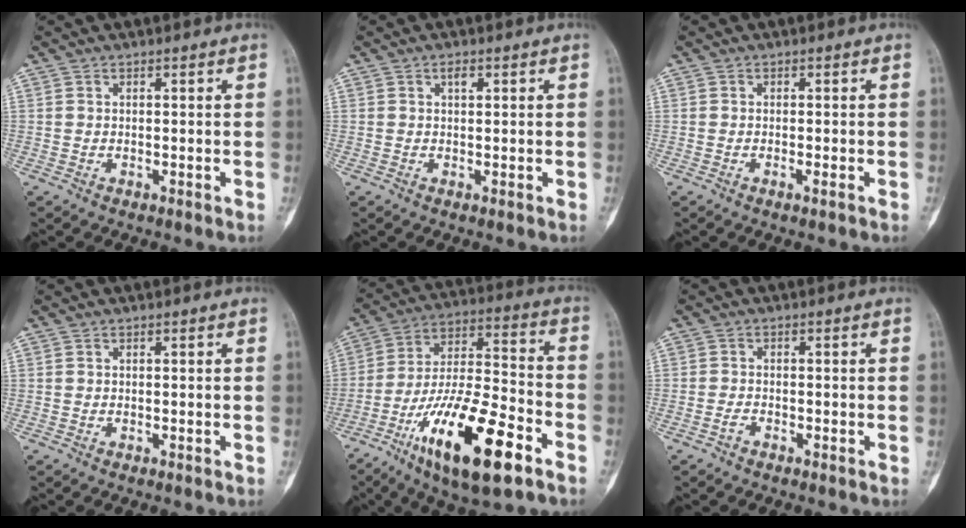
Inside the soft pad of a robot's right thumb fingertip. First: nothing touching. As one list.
[{"total": 1.2, "force": [0.7, 0.6, 0.8], "torque": [-0.011, 0.000, 0.009]}, {"total": 1.0, "force": [-0.5, 0.1, 0.9], "torque": [-0.016, 0.000, -0.008]}, {"total": 0.0}, {"total": 22.1, "force": [-11.4, 6.6, 17.8], "torque": [-0.337, 0.054, -0.196]}, {"total": 1.0, "force": [-0.8, 0.5, 0.4], "torque": [-0.011, 0.003, -0.018]}]